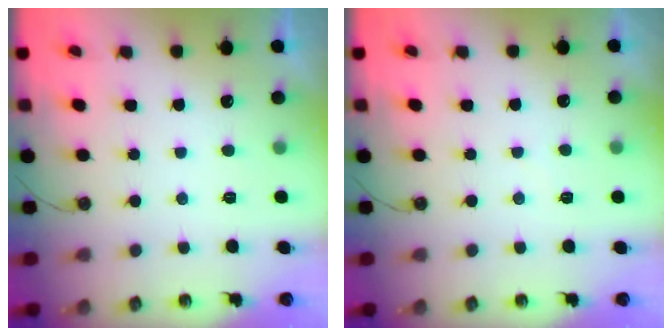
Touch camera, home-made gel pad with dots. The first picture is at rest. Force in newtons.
{"total": 2.8, "press": 2.7, "slide": 0.5}